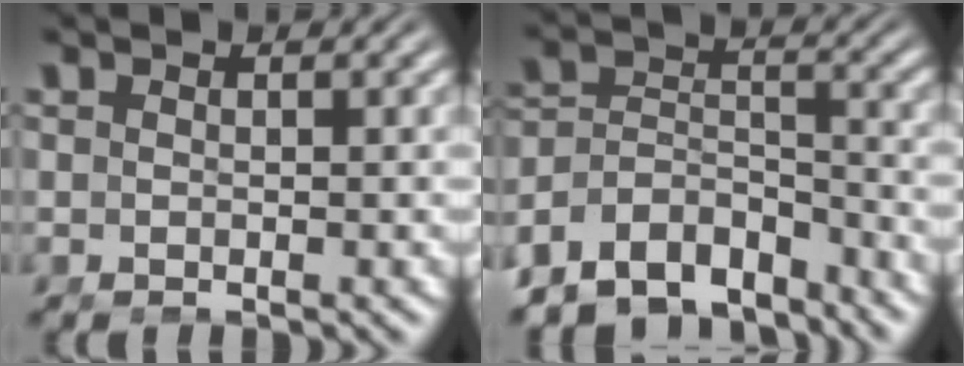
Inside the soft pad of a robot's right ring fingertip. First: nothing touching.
{"total": 12.2, "force": [-8.0, 8.0, 4.6], "torque": [-0.115, -0.067, -0.115]}